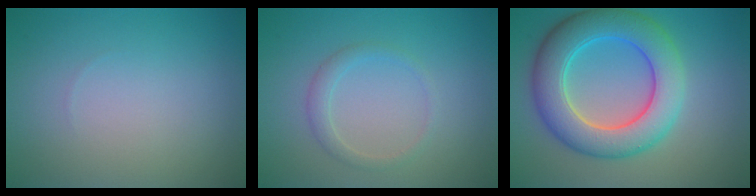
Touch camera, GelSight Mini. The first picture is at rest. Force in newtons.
{"total": 1.5, "press": 1.5, "slide": 0.2}
{"total": 8.3, "press": 8.3, "slide": 0.4}